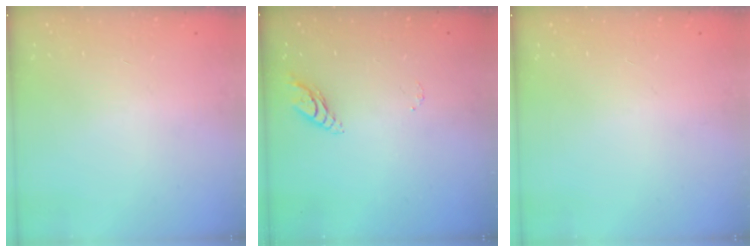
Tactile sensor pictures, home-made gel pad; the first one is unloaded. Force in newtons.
{"total": 5.2, "press": 5.2, "slide": 0.4}
{"total": 0.0}